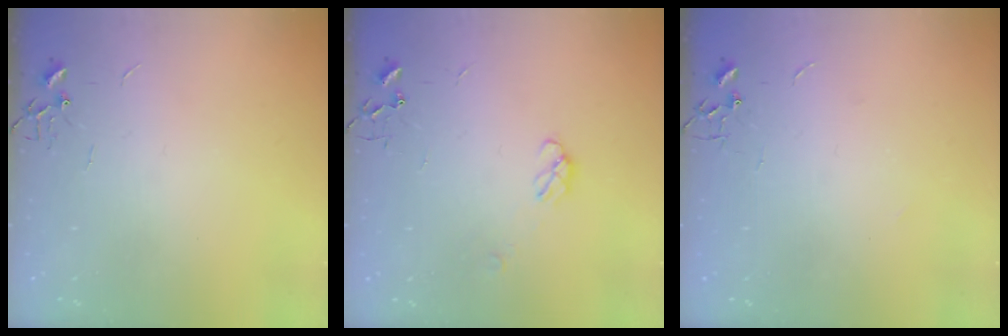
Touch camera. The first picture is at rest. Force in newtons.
{"total": 5.4, "press": 5.3, "slide": 0.8}
{"total": 3.4, "press": 3.1, "slide": 1.5}